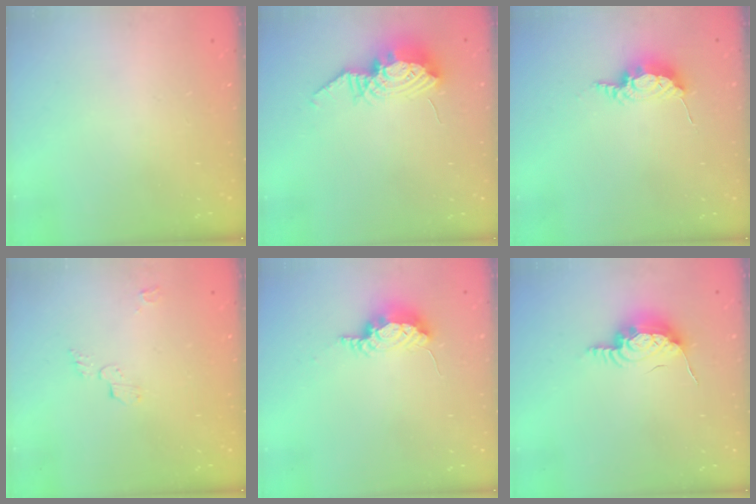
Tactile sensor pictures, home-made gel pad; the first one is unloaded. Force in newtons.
{"total": 11.9, "press": 11.8, "slide": 1.1}
{"total": 7.6, "press": 7.6, "slide": 0.2}
{"total": 4.9, "press": 4.8, "slide": 0.5}
{"total": 7.9, "press": 7.5, "slide": 2.3}
{"total": 10.8, "press": 10.7, "slide": 1.1}